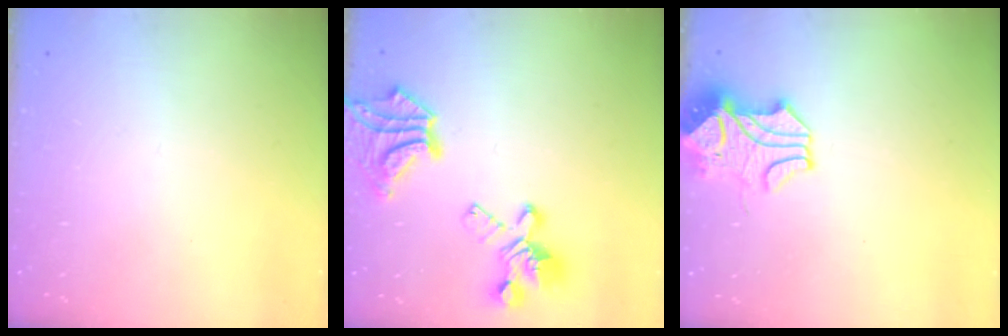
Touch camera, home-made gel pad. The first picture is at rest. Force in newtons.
{"total": 13.3, "press": 12.9, "slide": 3.3}
{"total": 2.5, "press": 2.2, "slide": 1.1}